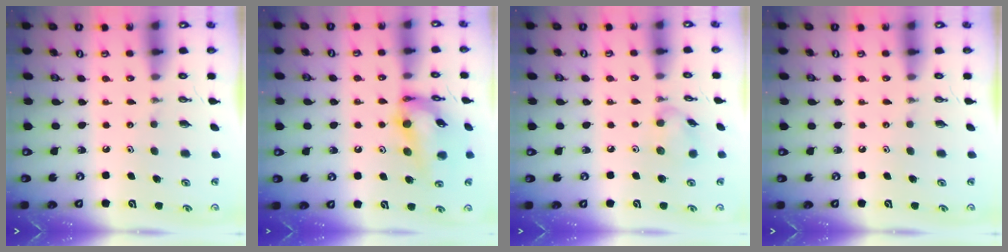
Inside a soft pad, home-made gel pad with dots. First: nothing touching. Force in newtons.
{"total": 14.8, "press": 14.8, "slide": 1.3}
{"total": 7.8, "press": 7.8, "slide": 0.2}
{"total": 0.0}